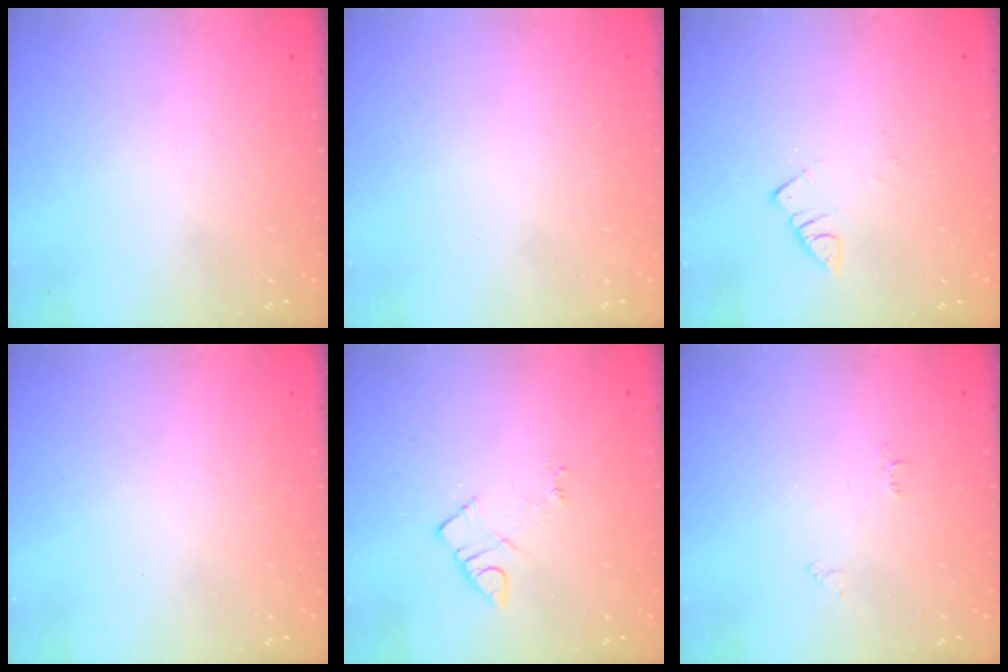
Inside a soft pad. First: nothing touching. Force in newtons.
{"total": 1.7, "press": 1.7, "slide": 0.1}
{"total": 2.4, "press": 2.4, "slide": 0.4}
{"total": 0.0}
{"total": 5.7, "press": 5.7, "slide": 0.6}
{"total": 3.4, "press": 3.3, "slide": 0.5}